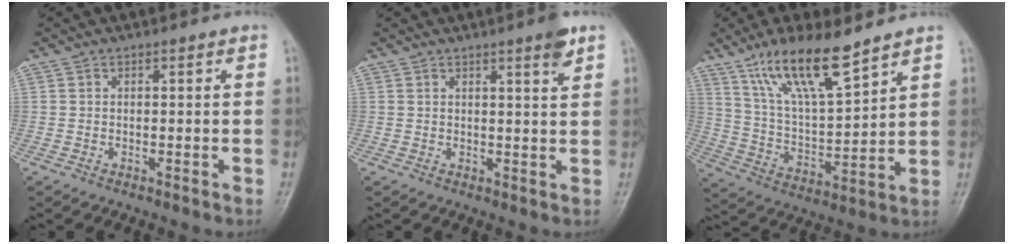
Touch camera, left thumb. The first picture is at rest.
{"total": 3.5, "force": [2.2, 0.2, 2.7], "torque": [-0.035, -0.015, 0.031]}
{"total": 15.0, "force": [10.4, 3.7, 10.2], "torque": [-0.171, -0.054, 0.204]}